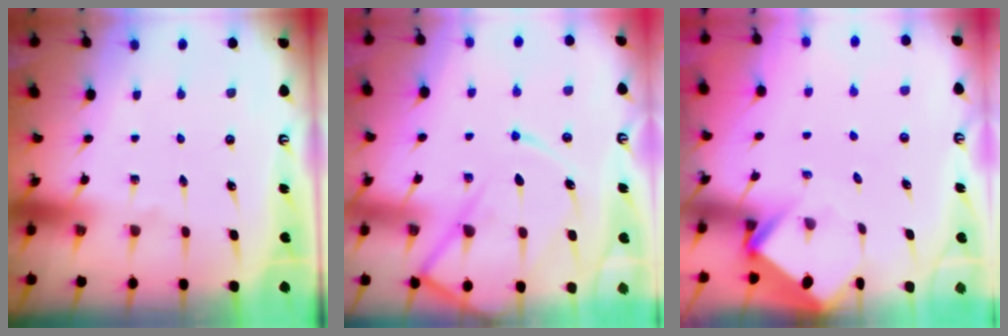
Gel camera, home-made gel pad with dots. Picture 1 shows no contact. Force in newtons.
{"total": 12.1, "press": 12.0, "slide": 1.3}
{"total": 3.8, "press": 3.8, "slide": 0.2}